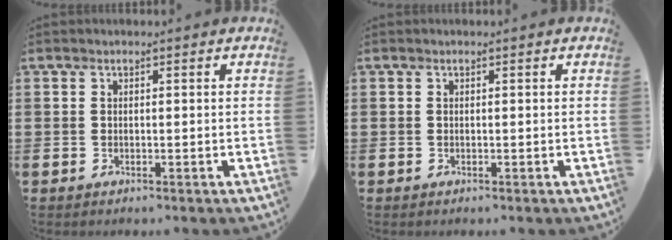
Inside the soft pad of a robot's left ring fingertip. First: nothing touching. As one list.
[{"total": 0.0}]